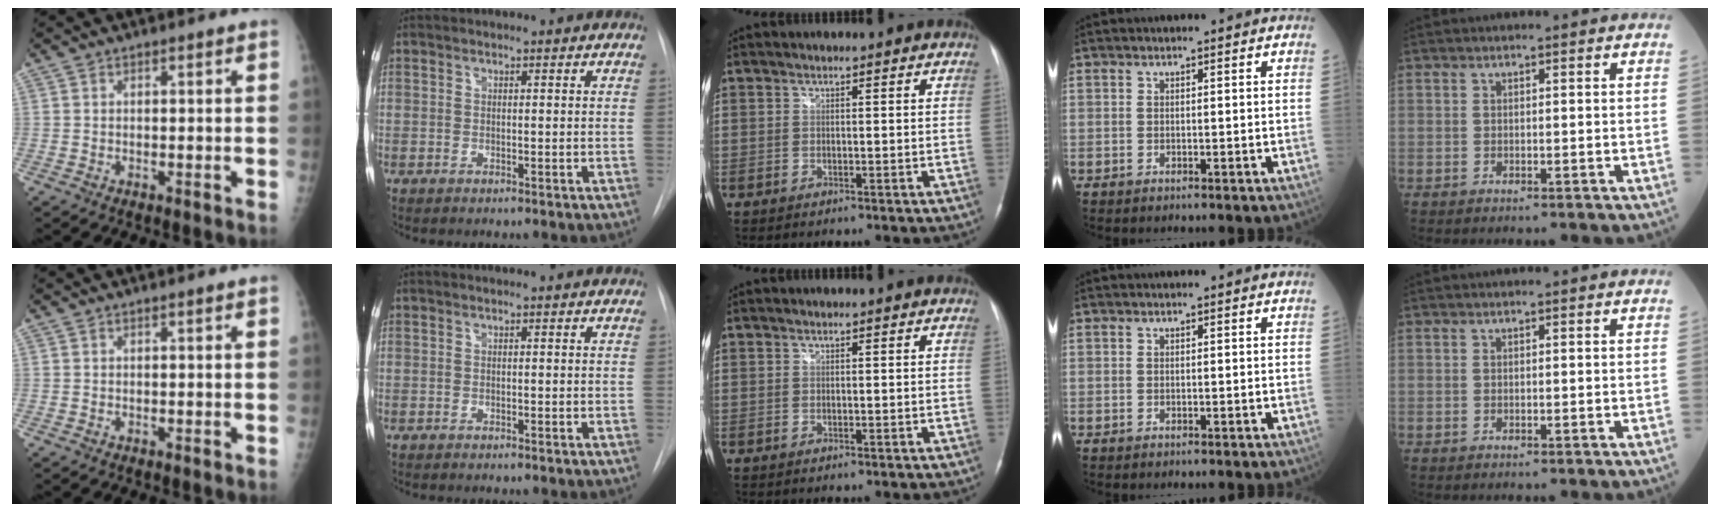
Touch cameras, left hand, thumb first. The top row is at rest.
{}